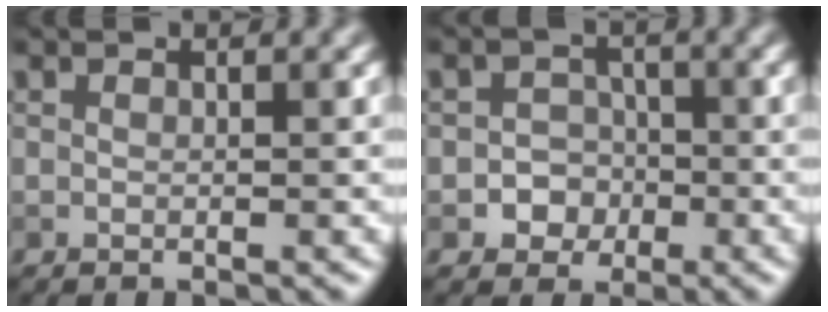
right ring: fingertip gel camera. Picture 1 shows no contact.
{"total": 3.0, "force": [-1.0, 2.7, 0.7], "torque": [0.012, 0.007, -0.032]}